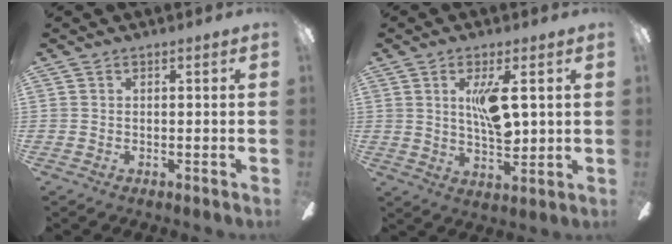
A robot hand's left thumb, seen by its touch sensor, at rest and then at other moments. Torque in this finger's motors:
{"motor_torque": [0.59, 0.38, 1.07, -0.33, 0.07]}